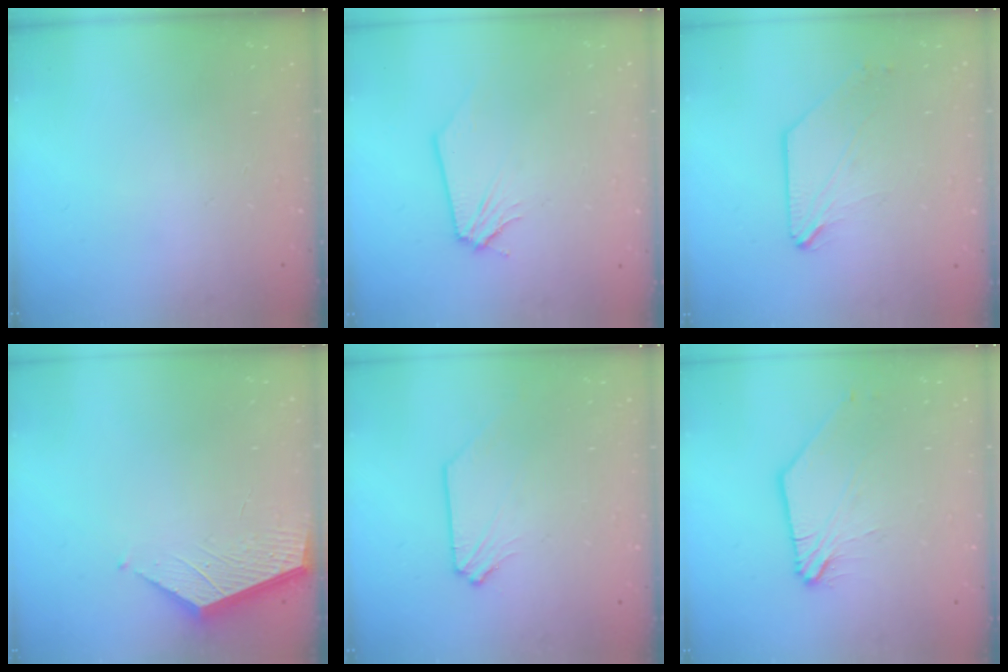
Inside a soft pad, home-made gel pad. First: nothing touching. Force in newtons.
{"total": 0.0}
{"total": 0.8, "press": 0.8, "slide": 0.2}
{"total": 1.9, "press": 1.9, "slide": 0.2}
{"total": 1.4, "press": 1.4, "slide": 0.2}
{"total": 2.4, "press": 2.4, "slide": 0.5}